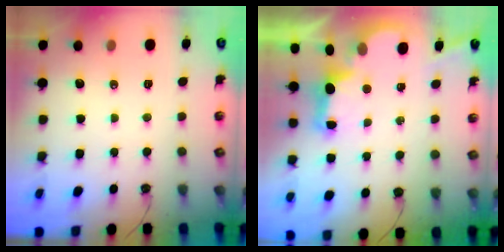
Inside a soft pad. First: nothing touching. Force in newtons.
{"total": 2.9, "press": 2.8, "slide": 0.9}